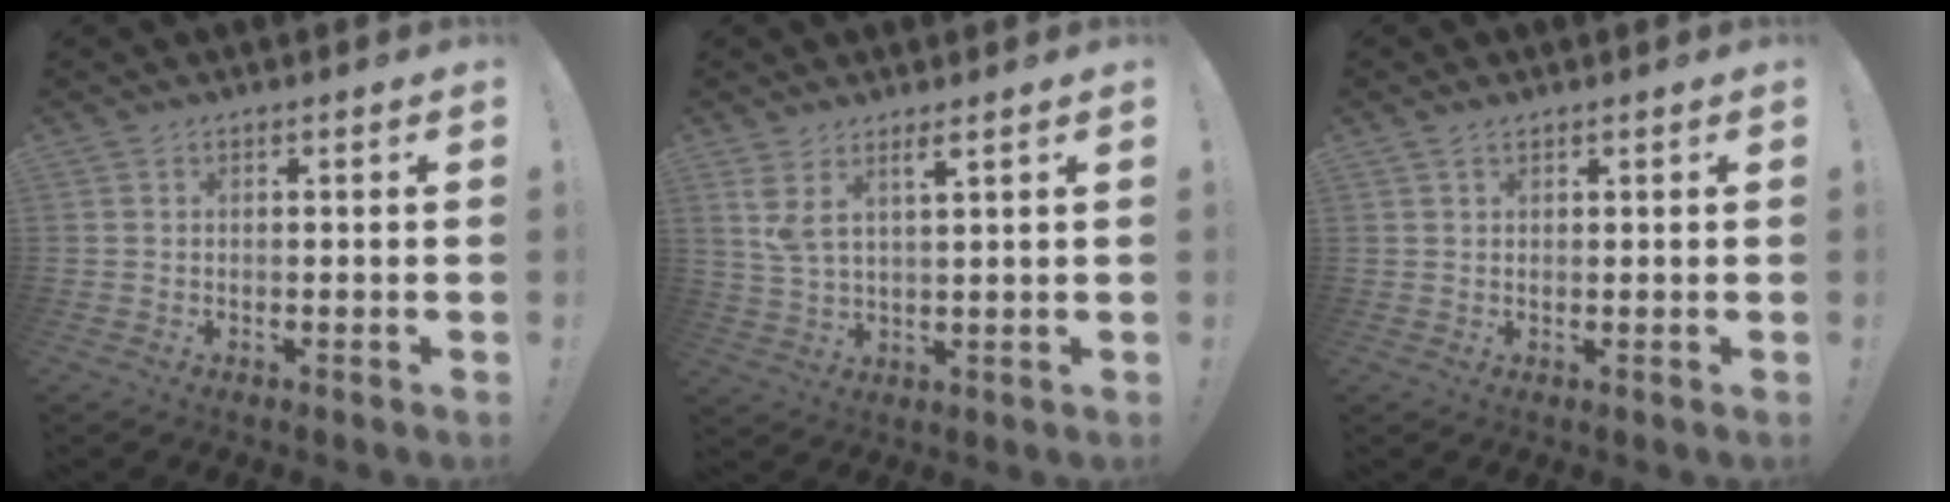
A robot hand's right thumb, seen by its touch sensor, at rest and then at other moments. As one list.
[{"total": 5.7, "force": [3.8, 1.2, 4.2], "torque": [-0.079, -0.016, 0.066]}, {"total": 1.3, "force": [0.9, 0.6, 0.7], "torque": [-0.015, 0.000, 0.017]}]